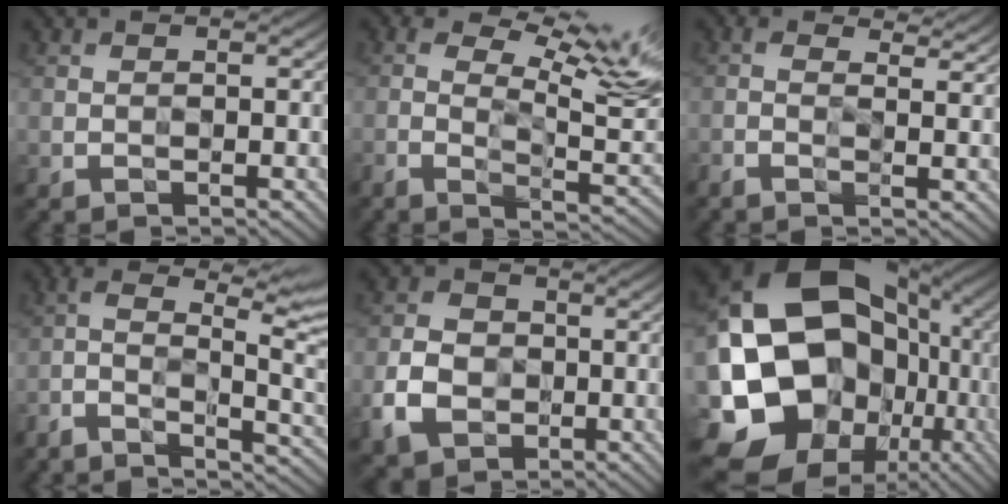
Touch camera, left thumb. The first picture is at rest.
{"total": 11.8, "force": [4.1, 4.0, 10.3], "torque": [-0.196, 0.000, 0.061]}
{"total": 2.9, "force": [1.0, 1.0, 2.5], "torque": [-0.058, -0.004, 0.011]}
{"total": 9.4, "force": [-1.0, 3.2, 8.8], "torque": [-0.143, -0.012, -0.007]}
{"total": 6.4, "force": [-2.0, 5.1, 3.4], "torque": [-0.082, -0.013, -0.046]}
{"total": 24.1, "force": [-1.6, 20.7, 12.3], "torque": [-0.316, -0.009, -0.020]}